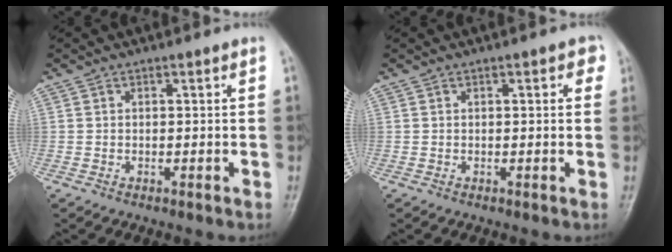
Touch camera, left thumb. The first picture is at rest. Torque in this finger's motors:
{"motor_torque": [-0.20, -0.16, 0.11, 0.05, 0.05]}